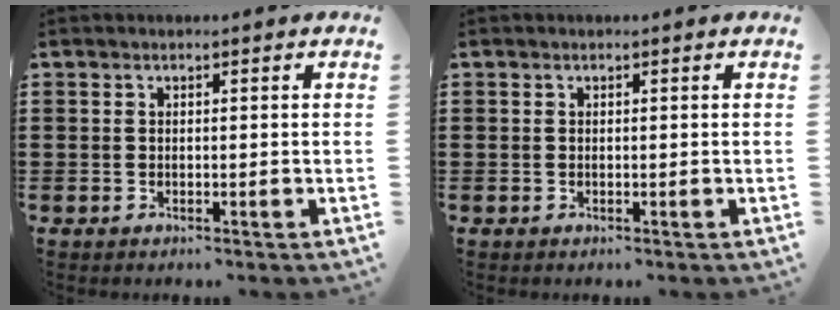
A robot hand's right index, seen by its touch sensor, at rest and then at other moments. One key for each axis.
{"total": 0.0}